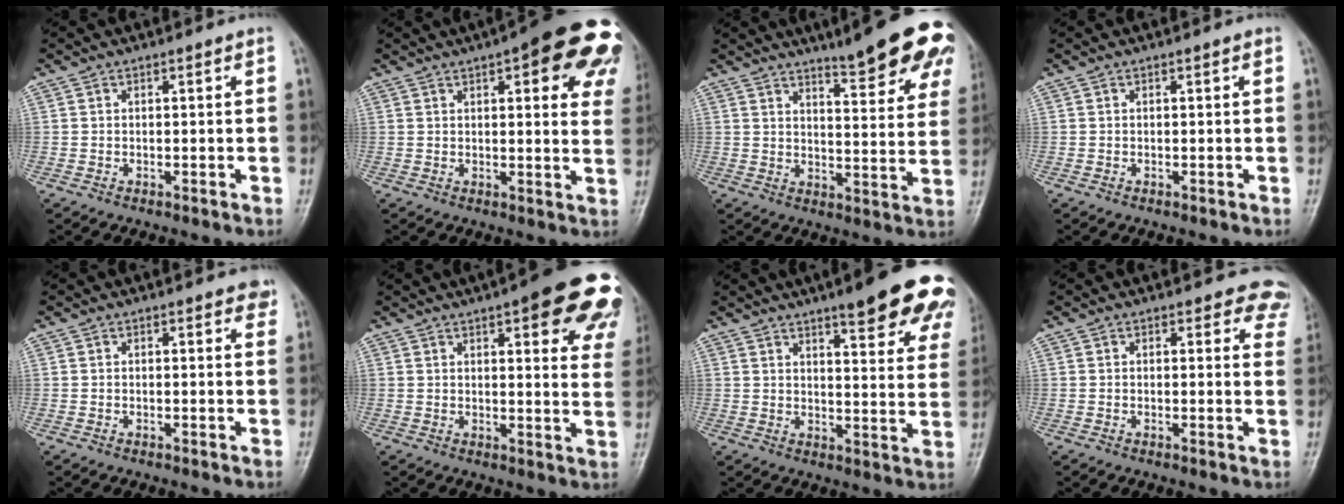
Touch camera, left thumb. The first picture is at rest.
{"total": 20.7, "force": [10.0, 6.7, 16.8], "torque": [-0.179, -0.011, 0.109]}
{"total": 15.8, "force": [10.9, 3.3, 10.9], "torque": [-0.107, -0.059, 0.141]}
{"total": 0.0}
{"total": 2.1, "force": [1.4, 1.0, 1.1], "torque": [0.006, -0.002, 0.010]}
{"total": 19.6, "force": [10.4, 5.9, 15.6], "torque": [-0.162, -0.022, 0.115]}
{"total": 17.8, "force": [11.5, 4.1, 12.9], "torque": [-0.133, -0.047, 0.137]}
{"total": 5.8, "force": [4.9, 2.9, 1.2], "torque": [0.033, -0.019, 0.030]}